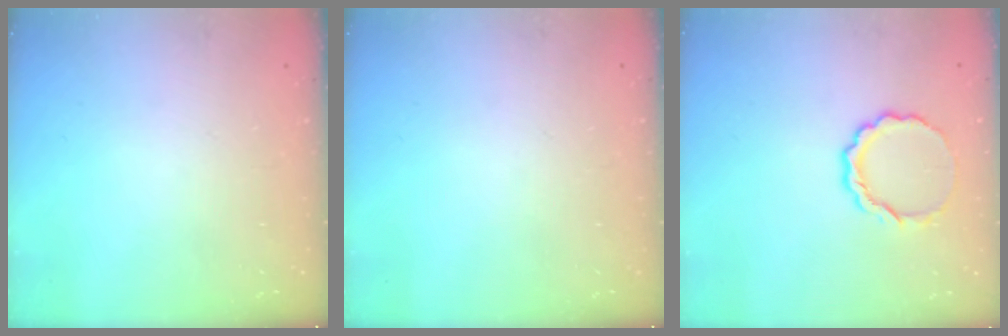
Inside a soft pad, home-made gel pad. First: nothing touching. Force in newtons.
{"total": 0.0}
{"total": 7.9, "press": 7.9, "slide": 1.0}